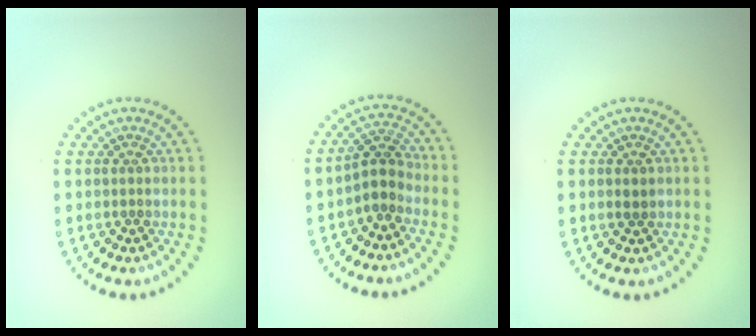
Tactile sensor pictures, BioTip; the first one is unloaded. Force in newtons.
{"total": 2.5, "press": 2.0, "slide": 1.5}
{"total": 0.9, "press": 0.8, "slide": 0.1}